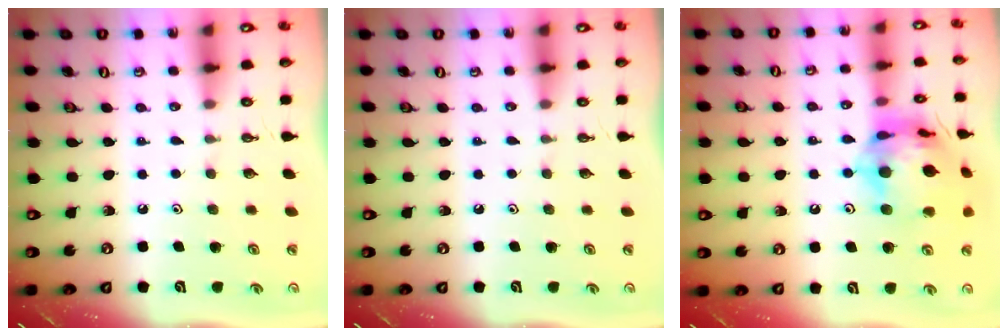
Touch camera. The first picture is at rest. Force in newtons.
{"total": 0.0}
{"total": 20.2, "press": 20.1, "slide": 2.3}